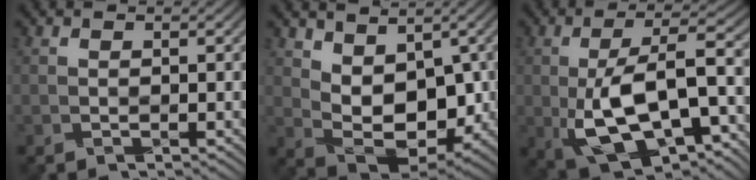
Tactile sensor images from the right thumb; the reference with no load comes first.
{"total": 8.0, "force": [2.2, 4.7, 6.0], "torque": [-0.114, -0.006, 0.037]}
{"total": 13.6, "force": [-3.9, 5.8, 11.7], "torque": [-0.210, 0.004, -0.069]}